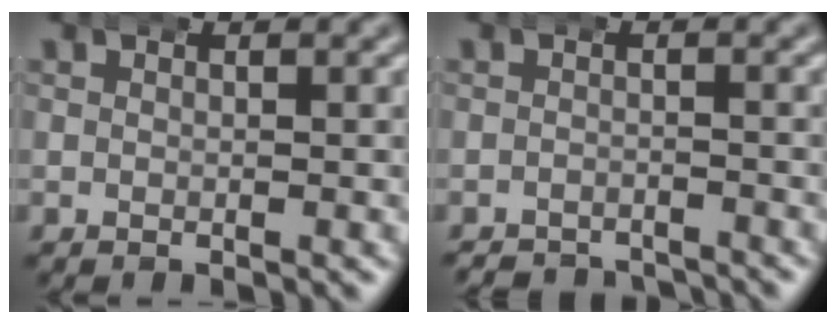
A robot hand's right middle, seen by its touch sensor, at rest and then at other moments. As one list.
[{"total": 4.2, "force": [-4.1, 0.4, 0.1], "torque": [0.003, -0.017, -0.063]}]